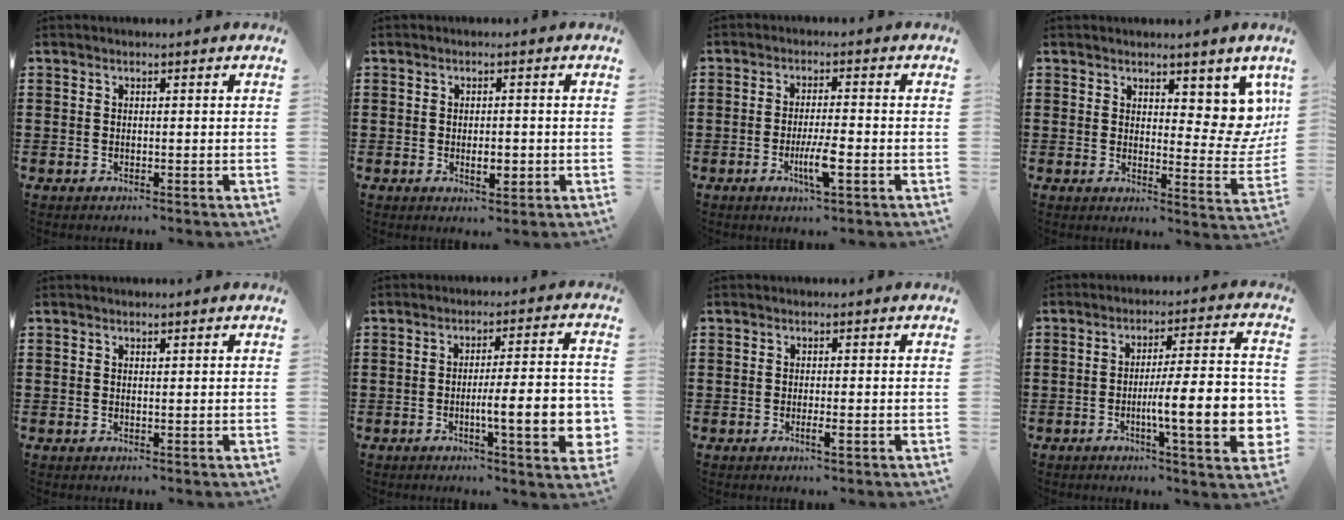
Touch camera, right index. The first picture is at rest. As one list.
[{"total": 3.1, "force": [-0.6, 1.4, 2.7], "torque": [-0.041, -0.001, -0.013]}, {"total": 5.2, "force": [-2.0, 0.8, 4.8], "torque": [-0.092, -0.007, -0.036]}, {"total": 6.9, "force": [4.7, 3.4, 3.7], "torque": [-0.049, -0.029, 0.081]}, {"total": 0.0}, {"total": 10.6, "force": [-2.5, 1.9, 10.2], "torque": [-0.155, -0.011, -0.042]}, {"total": 1.5, "force": [-0.6, 0.1, 1.4], "torque": [-0.025, -0.007, -0.009]}, {"total": 13.5, "force": [-3.1, 2.4, 13.0], "torque": [-0.203, -0.015, -0.058]}]